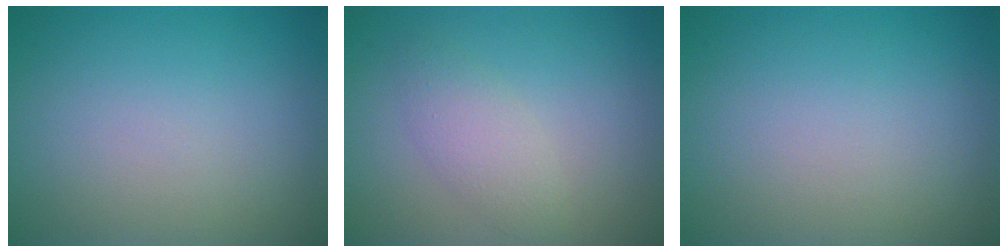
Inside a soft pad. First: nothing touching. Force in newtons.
{"total": 2.3, "press": 2.3, "slide": 0.2}
{"total": 0.0}